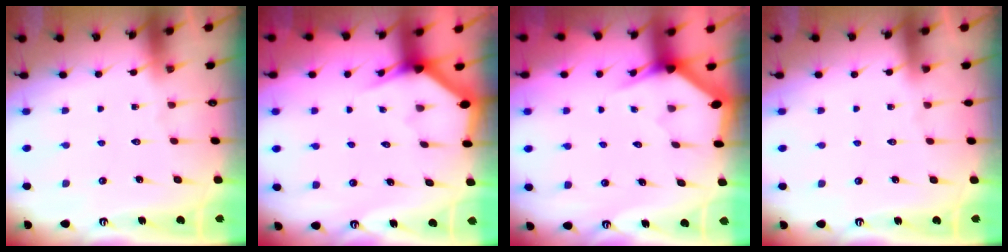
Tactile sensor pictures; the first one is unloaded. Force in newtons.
{"total": 2.9, "press": 2.9, "slide": 0.1}
{"total": 3.1, "press": 3.1, "slide": 0.0}
{"total": 0.0}